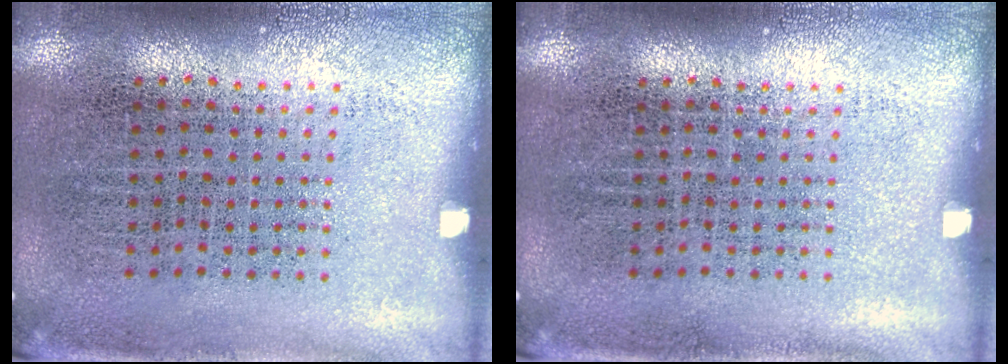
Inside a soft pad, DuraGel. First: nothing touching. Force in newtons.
{"total": 0.0}